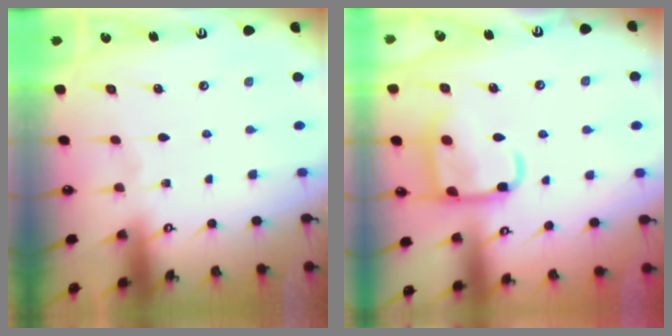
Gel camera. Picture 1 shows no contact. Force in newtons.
{"total": 12.6, "press": 12.6, "slide": 0.9}